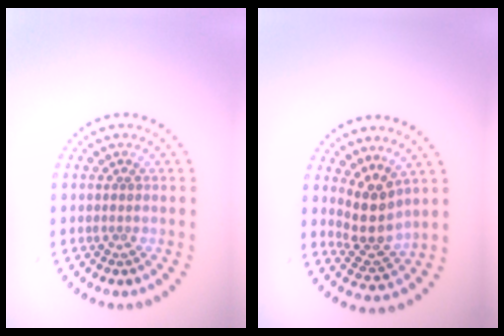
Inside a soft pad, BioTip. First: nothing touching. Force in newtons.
{"total": 3.6, "press": 2.8, "slide": 2.2}